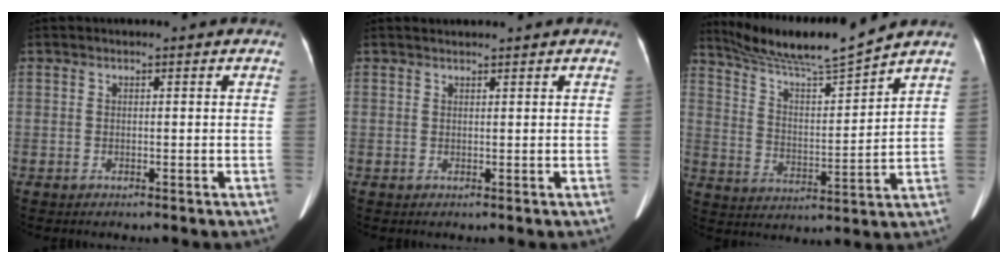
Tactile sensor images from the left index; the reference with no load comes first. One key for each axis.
{"total": 1.8, "fx": 1.7, "fy": 0.0, "fz": 0.4, "tx": -0.007, "ty": 0.021, "tz": 0.034}
{"total": 12.8, "fx": 11.8, "fy": -1.8, "fz": 4.5, "tx": -0.087, "ty": -0.011, "tz": 0.211}